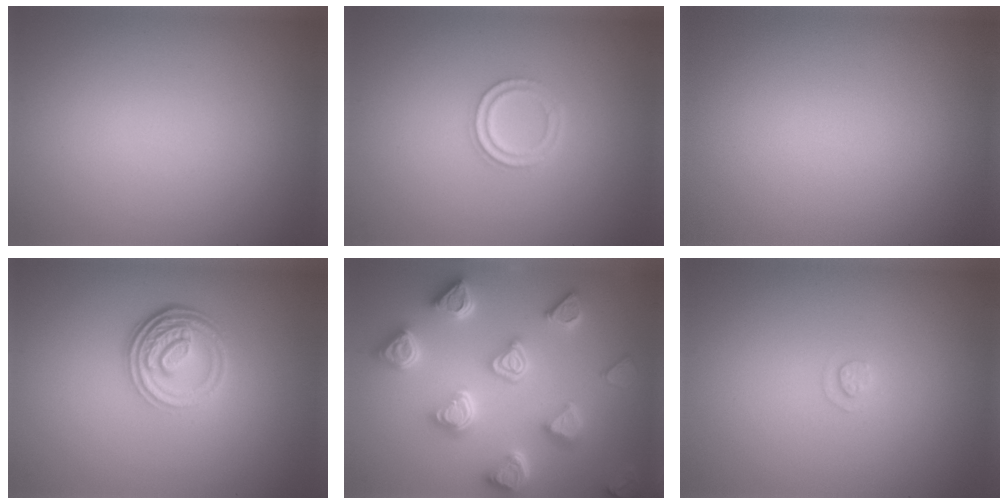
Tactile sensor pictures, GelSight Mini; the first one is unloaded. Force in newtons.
{"total": 2.0, "press": 1.9, "slide": 0.4}
{"total": 0.0}
{"total": 4.7, "press": 3.4, "slide": 3.2}
{"total": 6.5, "press": 6.0, "slide": 2.4}
{"total": 0.9, "press": 0.9, "slide": 0.2}